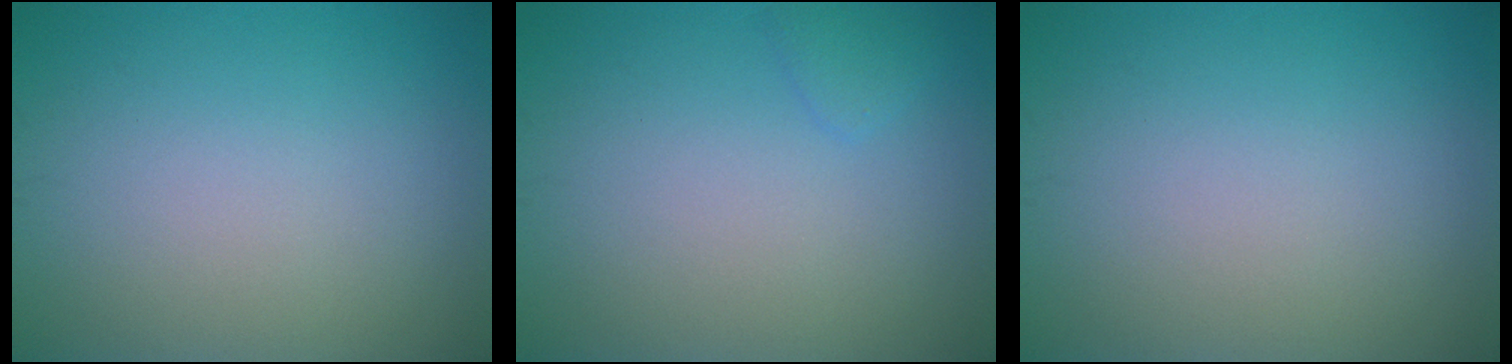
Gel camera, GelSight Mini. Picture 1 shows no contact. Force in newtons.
{"total": 0.9, "press": 0.9, "slide": 0.1}
{"total": 0.0}